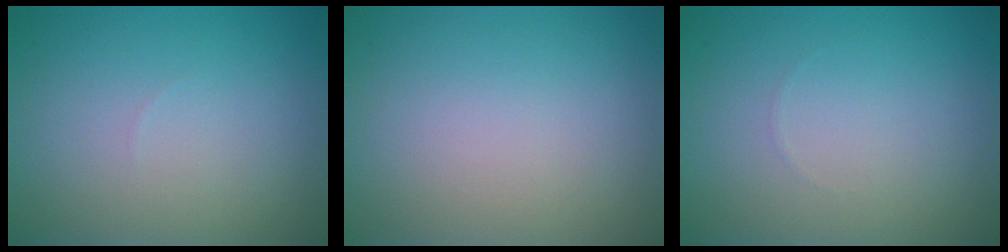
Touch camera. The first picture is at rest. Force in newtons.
{"total": 0.0}
{"total": 0.0}